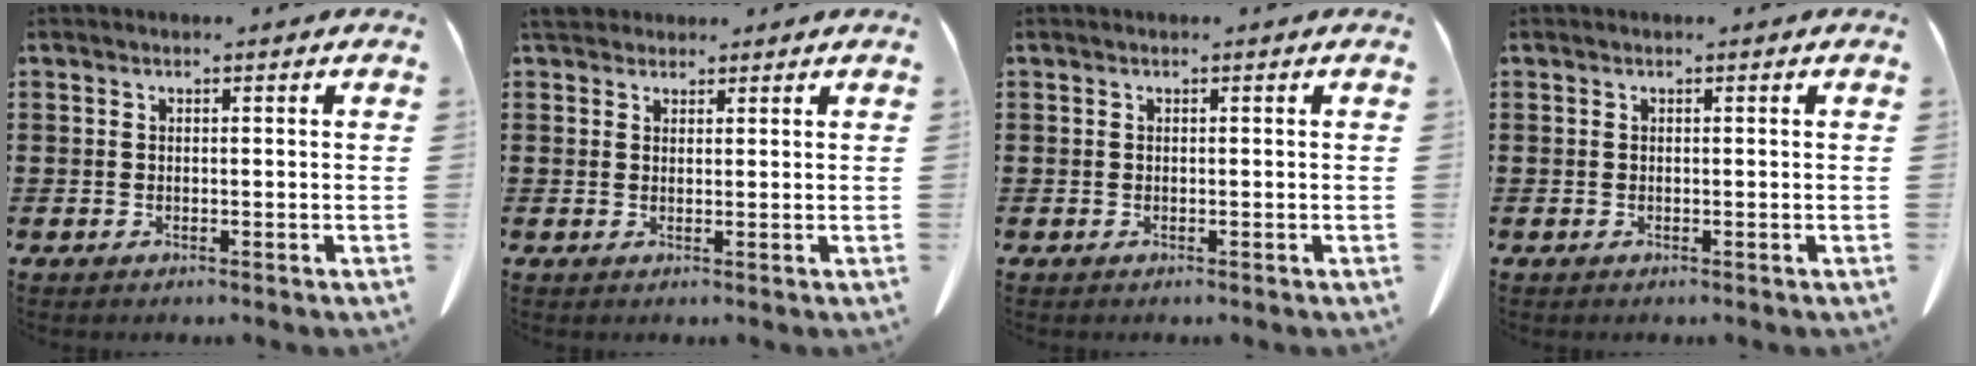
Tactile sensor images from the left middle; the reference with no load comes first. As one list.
[{"total": 3.0, "force": [2.5, 1.3, 1.1], "torque": [-0.021, 0.000, 0.046]}, {"total": 0.0}, {"total": 0.0}]